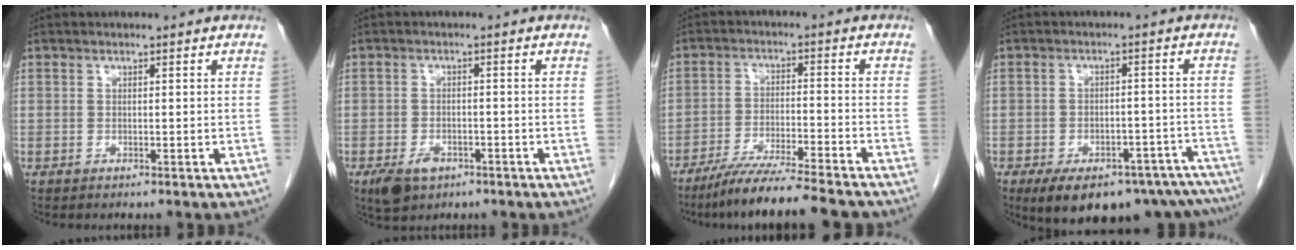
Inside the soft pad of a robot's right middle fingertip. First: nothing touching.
{"total": 4.5, "force": [-2.6, 2.6, 2.6], "torque": [-0.049, -0.003, -0.036]}
{"total": 11.9, "force": [-10.2, -0.3, 6.0], "torque": [-0.092, -0.025, -0.168]}
{"total": 19.6, "force": [-15.3, 8.5, 8.9], "torque": [-0.095, 0.016, -0.181]}